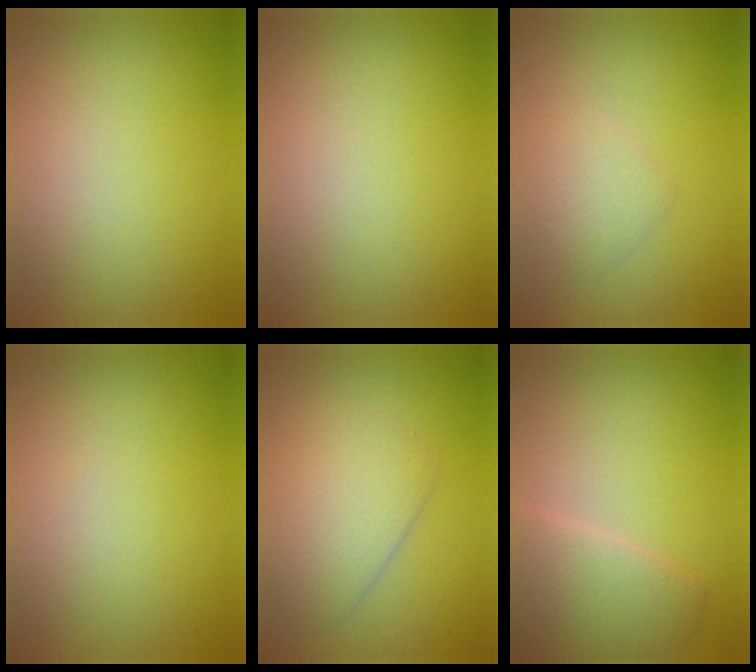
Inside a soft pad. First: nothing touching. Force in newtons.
{"total": 0.0}
{"total": 1.7, "press": 1.7, "slide": 0.1}
{"total": 0.0}
{"total": 3.7, "press": 3.7, "slide": 0.1}
{"total": 3.8, "press": 3.8, "slide": 0.2}